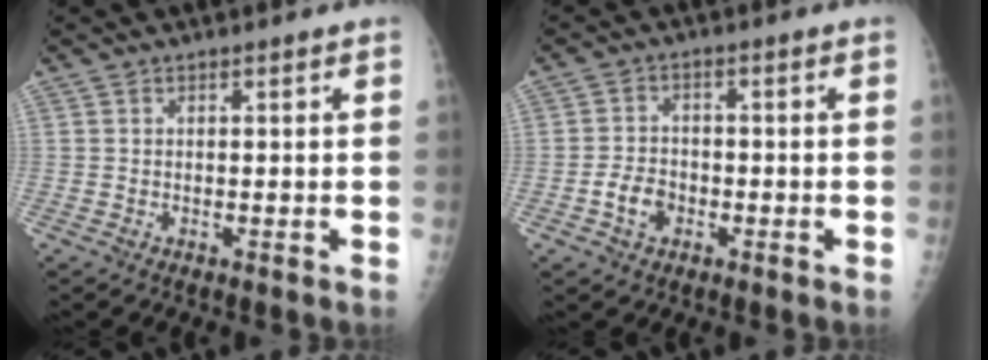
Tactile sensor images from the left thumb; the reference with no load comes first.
{"total": 4.7, "force": [-1.8, 3.5, 2.5], "torque": [-0.034, 0.015, -0.034]}